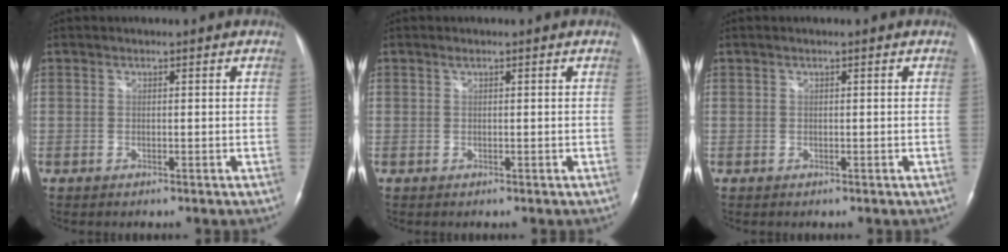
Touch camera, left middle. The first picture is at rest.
{"total": 0.0}
{"total": 0.7, "force": [0.3, 0.0, 0.6], "torque": [-0.016, 0.006, 0.004]}